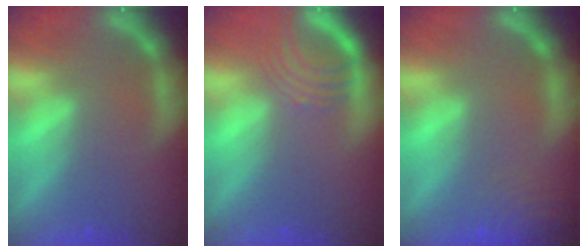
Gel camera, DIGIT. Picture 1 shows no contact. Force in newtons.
{"total": 4.5}
{"total": 8.0}